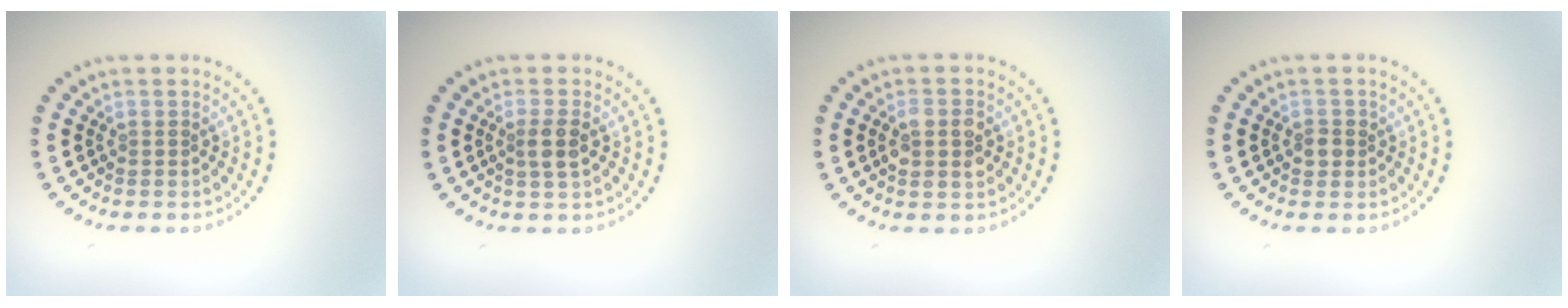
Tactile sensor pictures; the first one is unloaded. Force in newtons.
{"total": 1.9, "press": 1.7, "slide": 0.9}
{"total": 2.4, "press": 2.4, "slide": 0.3}
{"total": 1.3, "press": 1.2, "slide": 0.5}